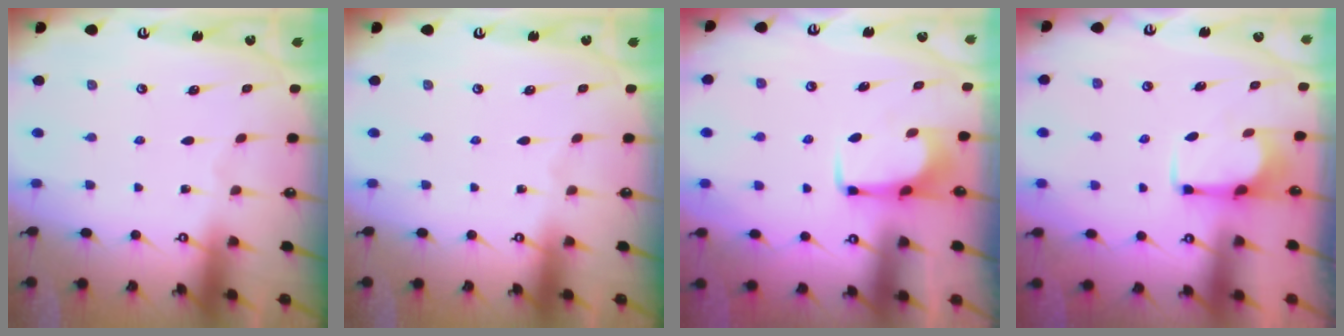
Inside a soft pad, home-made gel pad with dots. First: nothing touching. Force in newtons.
{"total": 0.0}
{"total": 1.7, "press": 1.6, "slide": 0.5}
{"total": 2.4, "press": 2.2, "slide": 0.8}